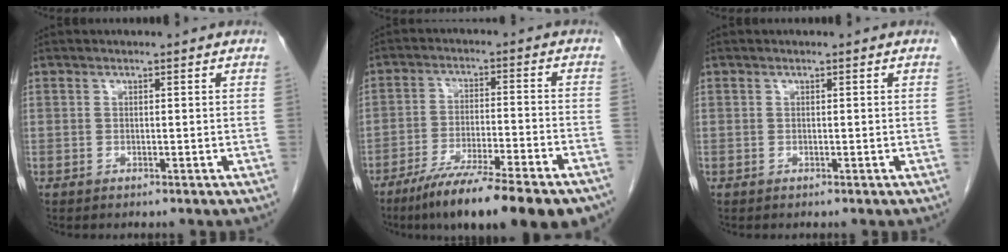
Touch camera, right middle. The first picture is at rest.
{"total": 19.4, "force": [-14.9, 2.0, 12.3], "torque": [-0.138, -0.017, -0.228]}
{"total": 0.0}